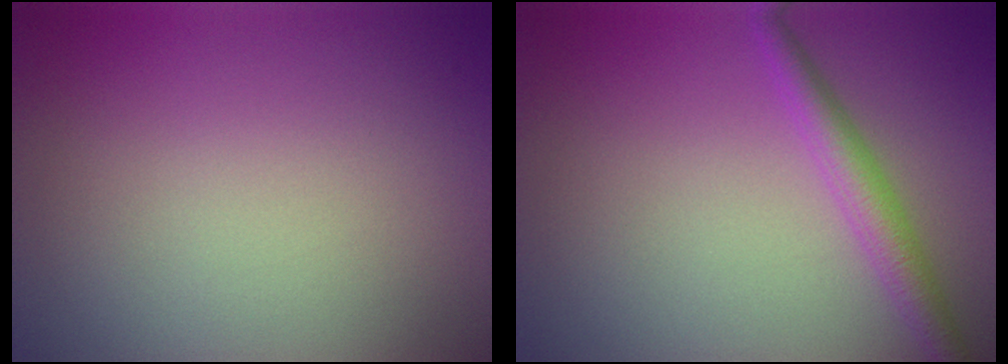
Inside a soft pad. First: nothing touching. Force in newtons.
{"total": 2.7, "press": 2.7, "slide": 0.1}